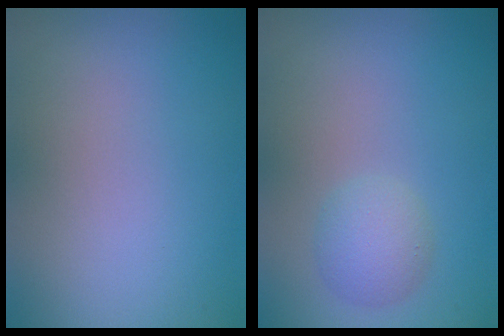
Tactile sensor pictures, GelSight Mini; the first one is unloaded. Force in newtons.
{"total": 2.4, "press": 2.4, "slide": 0.2}